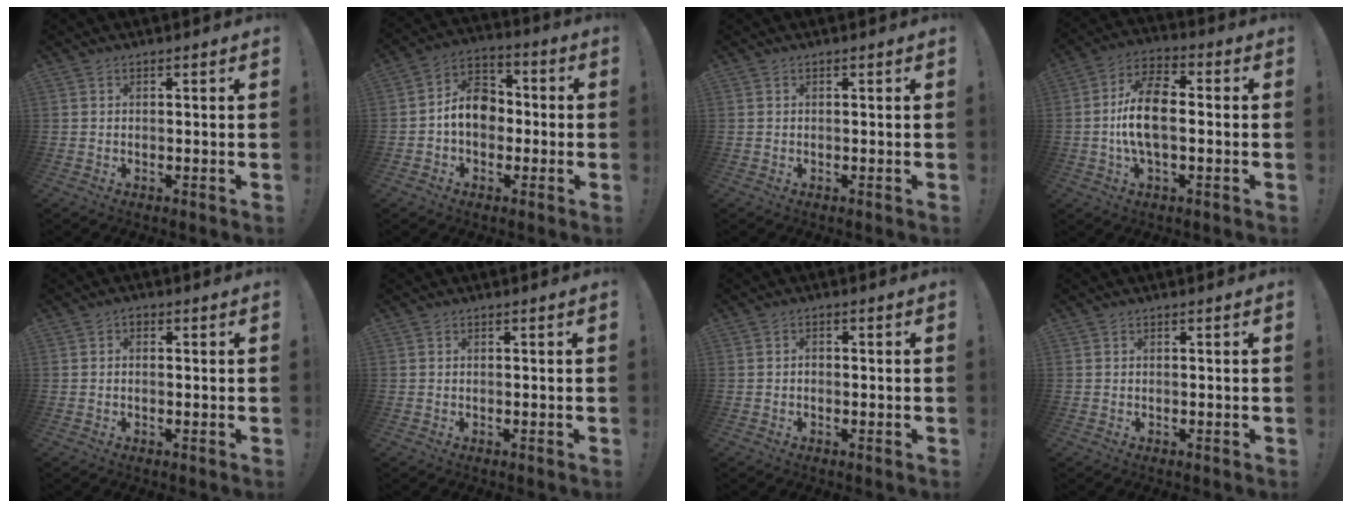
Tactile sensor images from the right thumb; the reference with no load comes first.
{"total": 11.1, "force": [-0.5, 8.6, 6.9], "torque": [-0.112, 0.024, -0.002]}
{"total": 0.0}
{"total": 11.8, "force": [-1.1, 5.8, 10.2], "torque": [-0.195, 0.006, -0.020]}
{"total": 0.9, "force": [-0.1, 0.6, 0.6], "torque": [-0.011, 0.003, -0.004]}
{"total": 0.0}
{"total": 0.8, "force": [-0.6, 0.5, 0.3], "torque": [-0.004, 0.003, -0.011]}
{"total": 0.0}